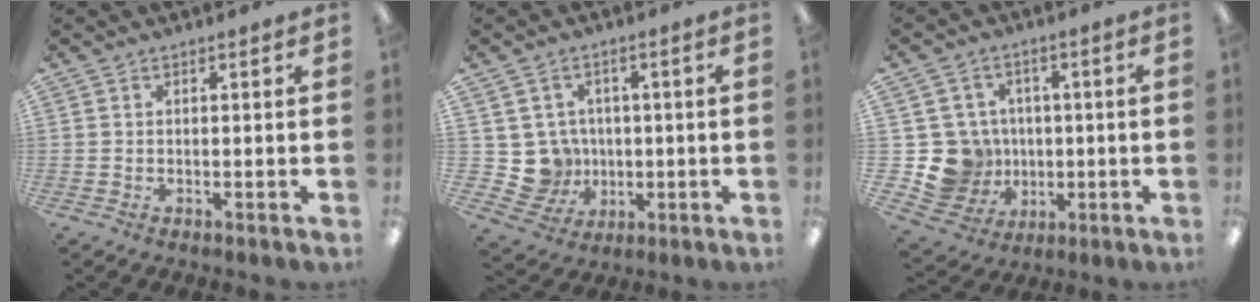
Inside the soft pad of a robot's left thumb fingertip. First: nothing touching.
{"total": 7.2, "force": [0.4, 7.0, 1.6], "torque": [-0.048, 0.003, 0.017]}
{"total": 11.2, "force": [-0.7, 10.9, 2.6], "torque": [-0.089, 0.014, 0.003]}